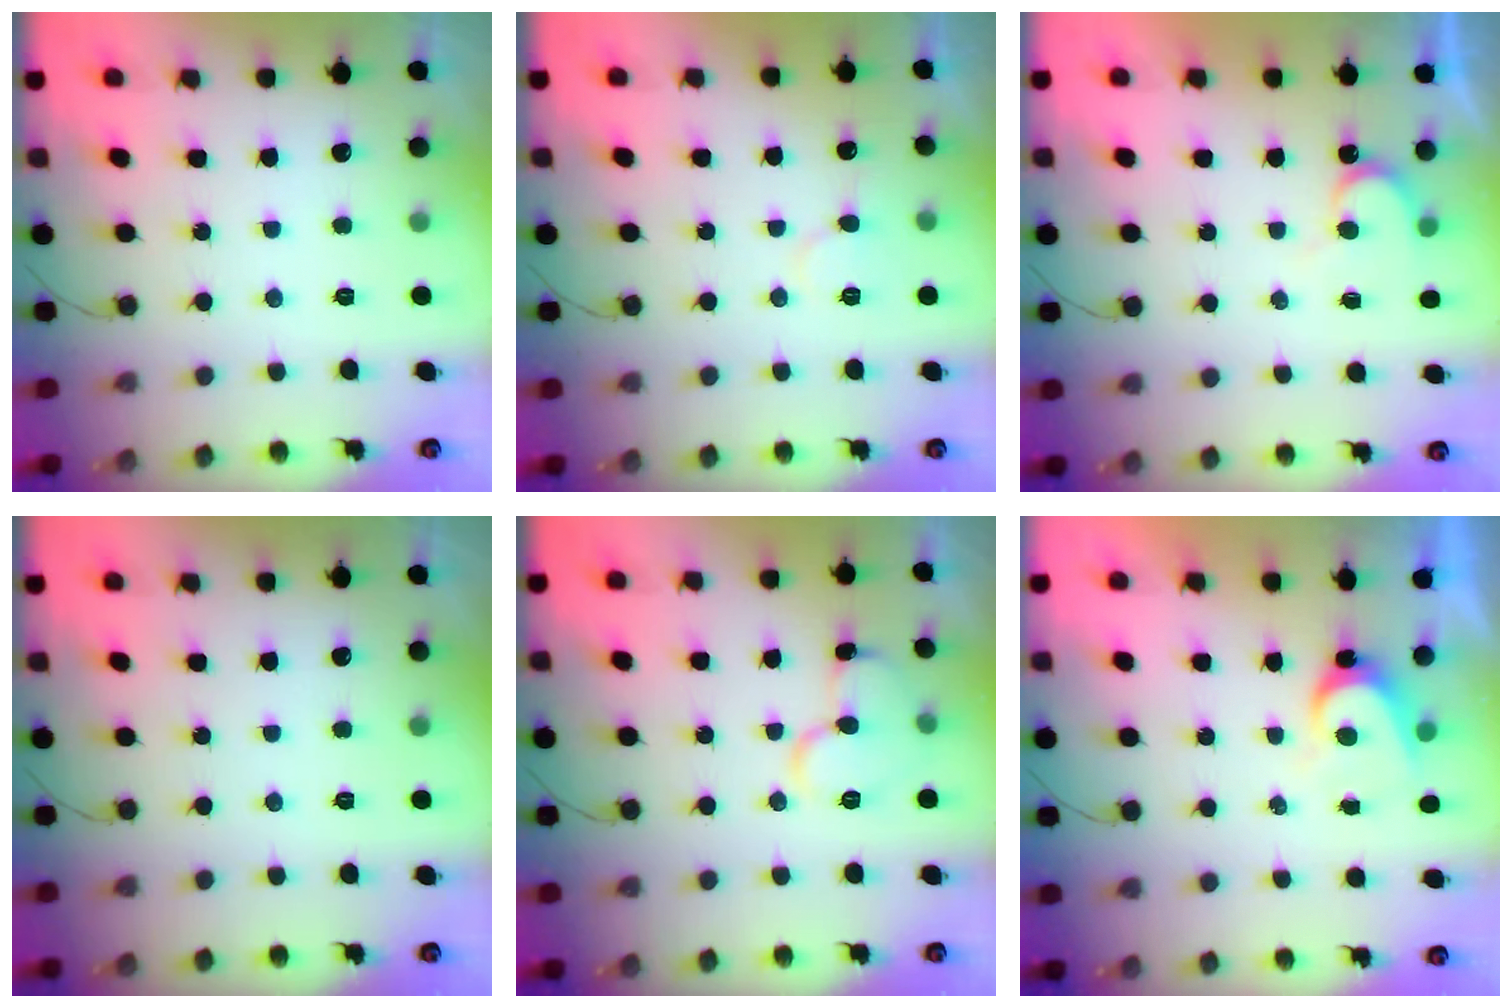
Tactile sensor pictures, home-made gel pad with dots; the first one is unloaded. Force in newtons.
{"total": 6.1, "press": 6.1, "slide": 0.6}
{"total": 4.5, "press": 4.4, "slide": 0.4}
{"total": 0.0}
{"total": 10.1, "press": 10.1, "slide": 1.1}
{"total": 4.4, "press": 4.4, "slide": 0.6}